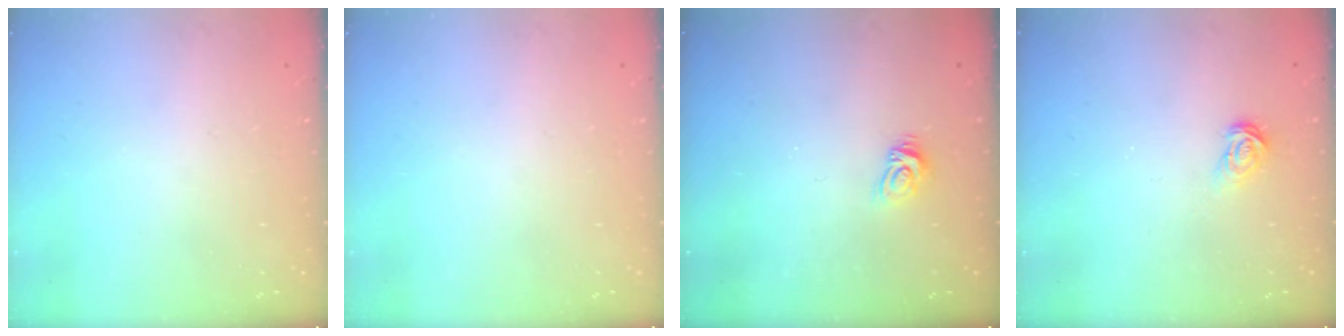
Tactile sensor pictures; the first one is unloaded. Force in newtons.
{"total": 0.0}
{"total": 5.5, "press": 5.5, "slide": 0.4}
{"total": 3.3, "press": 3.3, "slide": 0.1}